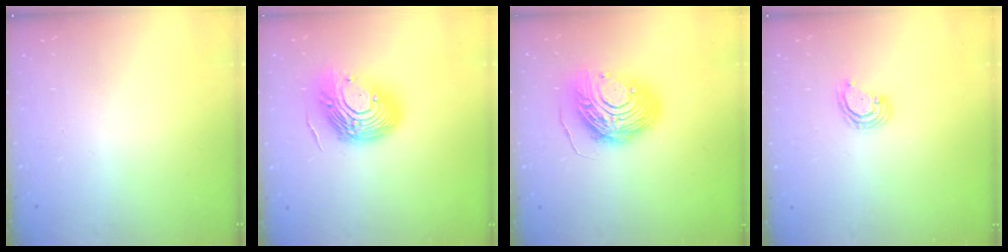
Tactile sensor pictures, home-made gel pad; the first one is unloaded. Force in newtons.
{"total": 14.9, "press": 14.7, "slide": 2.7}
{"total": 13.7, "press": 13.6, "slide": 1.4}
{"total": 3.9, "press": 3.8, "slide": 0.4}